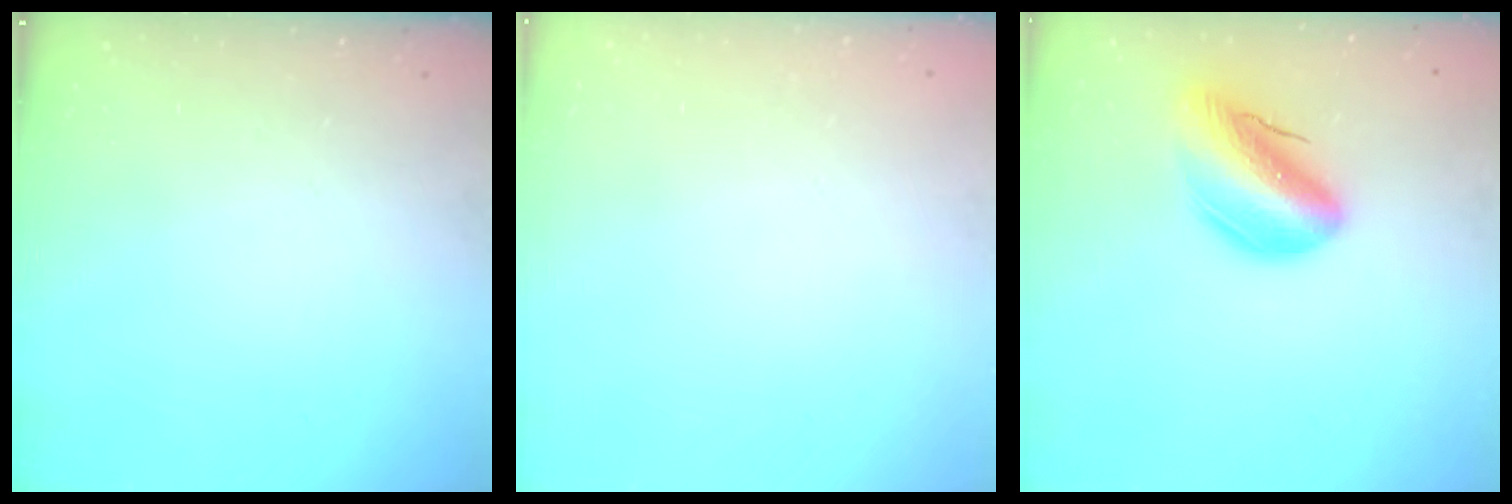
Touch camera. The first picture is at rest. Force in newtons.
{"total": 2.2, "press": 2.2, "slide": 0.1}
{"total": 14.7, "press": 14.2, "slide": 3.9}